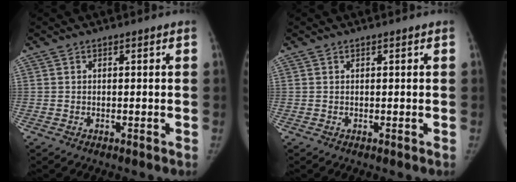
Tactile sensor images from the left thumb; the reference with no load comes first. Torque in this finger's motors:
{"motor_torque": [-0.23, -0.02, -0.03, -0.48, -0.06]}